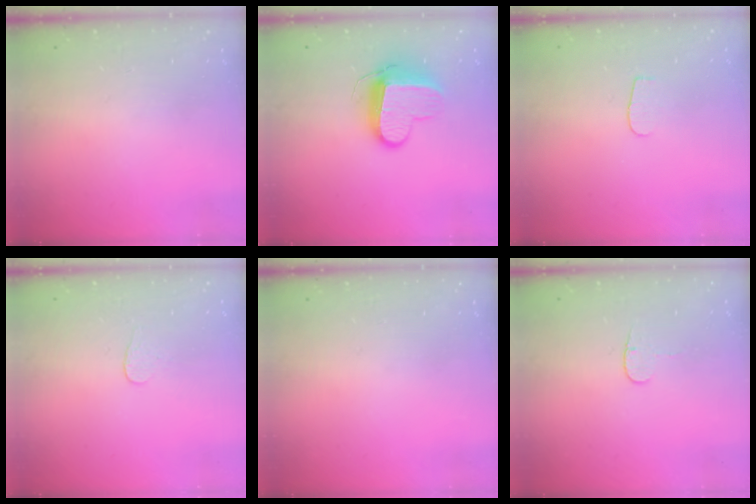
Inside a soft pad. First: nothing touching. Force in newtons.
{"total": 10.3, "press": 10.2, "slide": 1.3}
{"total": 3.8, "press": 3.7, "slide": 0.4}
{"total": 2.7, "press": 2.7, "slide": 0.3}
{"total": 0.0}
{"total": 3.7, "press": 3.7, "slide": 0.4}